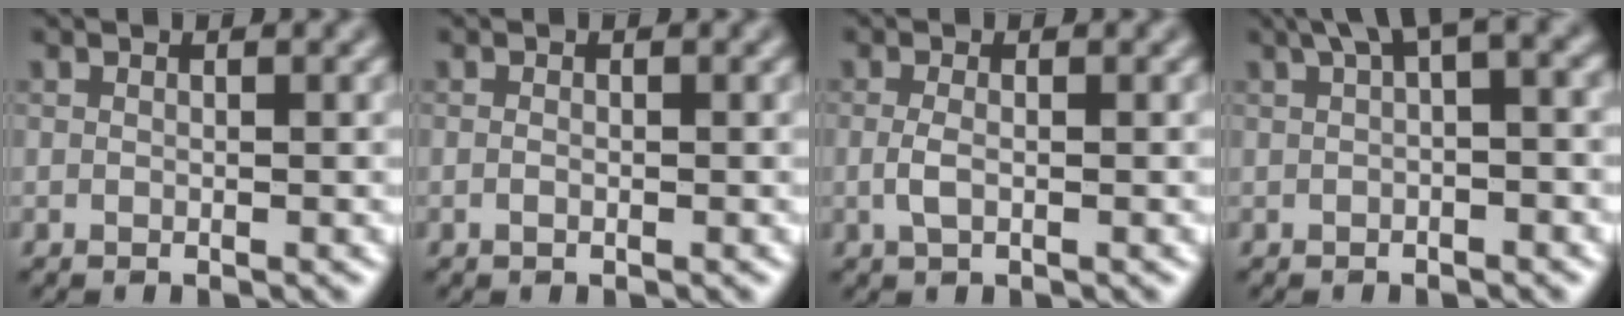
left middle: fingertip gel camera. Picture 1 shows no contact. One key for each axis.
{"total": 0.5, "fx": -0.1, "fy": 0.3, "fz": 0.4, "tx": -0.009, "ty": -0.001, "tz": -0.002}
{"total": 1.5, "fx": -0.2, "fy": 0.6, "fz": 1.3, "tx": -0.031, "ty": -0.002, "tz": -0.007}
{"total": 3.9, "fx": 1.5, "fy": 0.9, "fz": 3.5, "tx": -0.044, "ty": 0.016, "tz": 0.016}